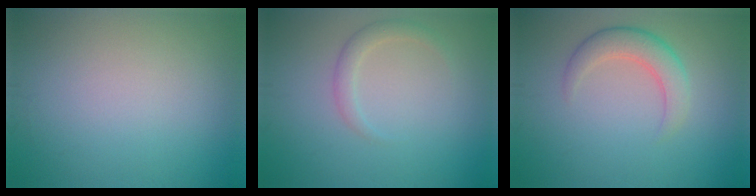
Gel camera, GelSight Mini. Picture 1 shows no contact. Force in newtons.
{"total": 1.6, "press": 1.6, "slide": 0.1}
{"total": 3.3, "press": 3.3, "slide": 0.3}